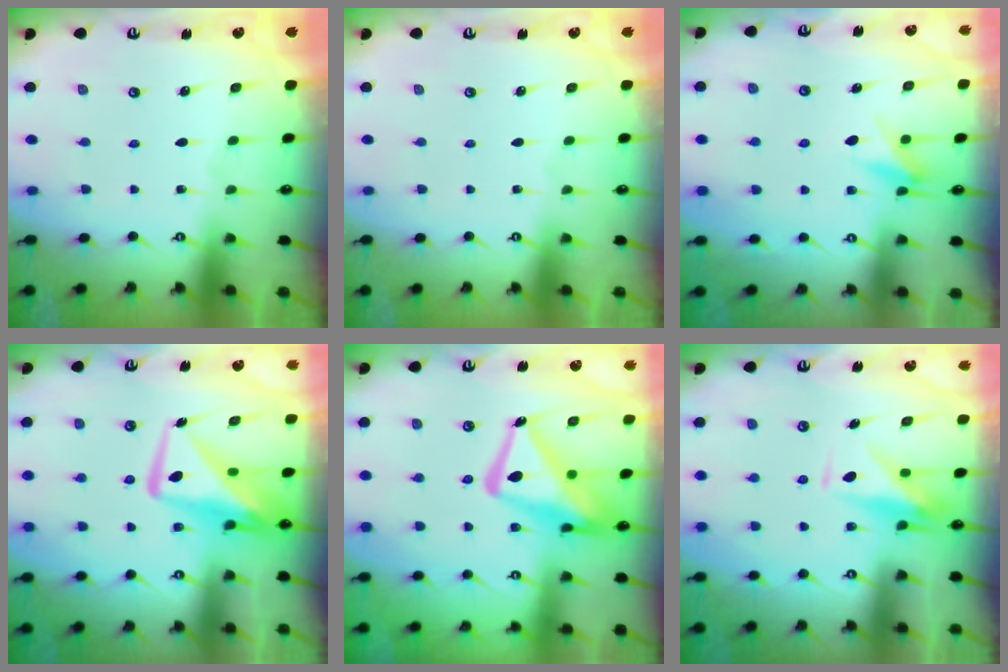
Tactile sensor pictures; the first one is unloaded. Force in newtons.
{"total": 0.0}
{"total": 5.9, "press": 5.8, "slide": 1.2}
{"total": 13.8, "press": 13.8, "slide": 1.1}
{"total": 16.7, "press": 16.7, "slide": 1.5}
{"total": 9.1, "press": 9.1, "slide": 0.2}